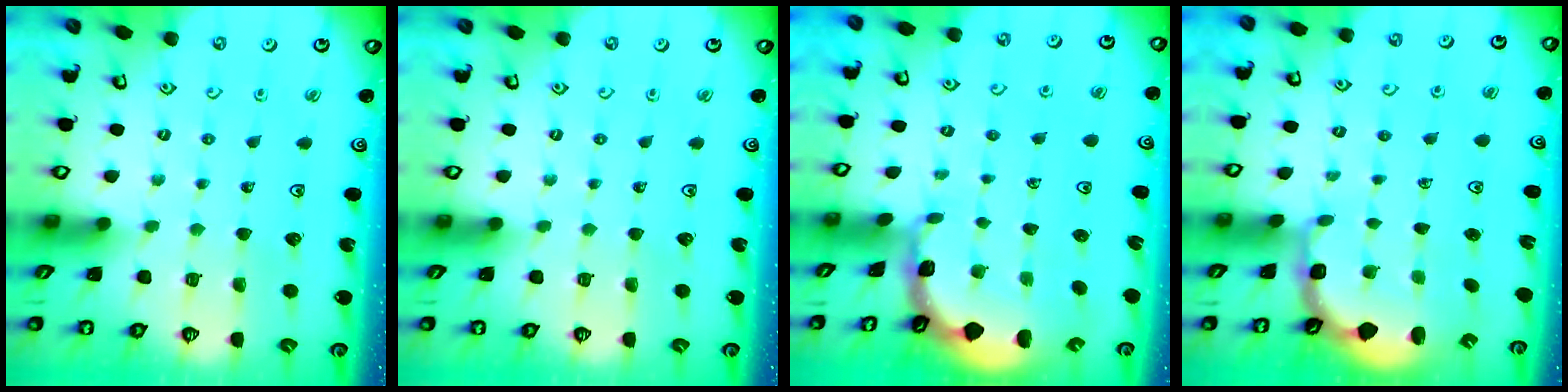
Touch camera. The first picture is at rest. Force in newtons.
{"total": 0.0}
{"total": 1.3, "press": 1.2, "slide": 0.1}
{"total": 3.0, "press": 2.0, "slide": 2.2}